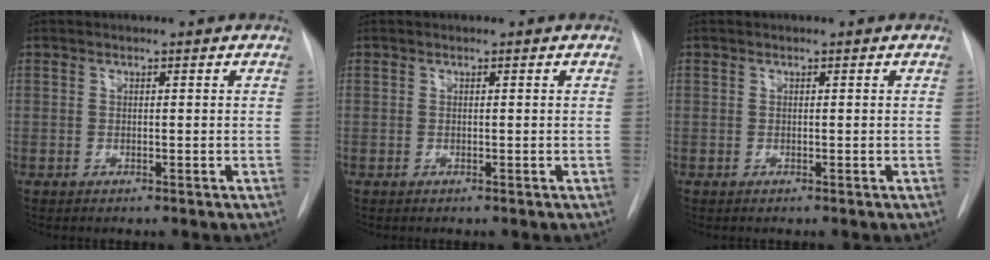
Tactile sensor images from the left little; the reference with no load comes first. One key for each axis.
{"total": 0.0}
{"total": 0.0}